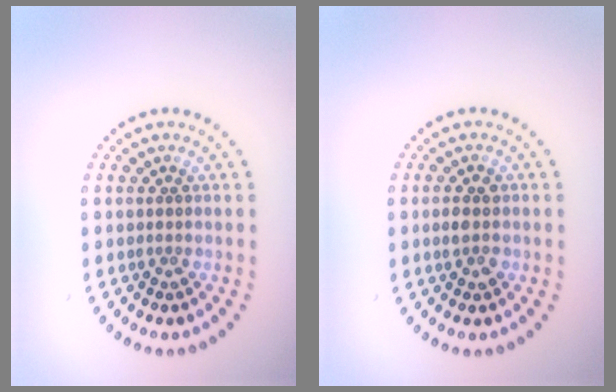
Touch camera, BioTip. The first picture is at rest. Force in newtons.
{"total": 1.6, "press": 1.6, "slide": 0.1}